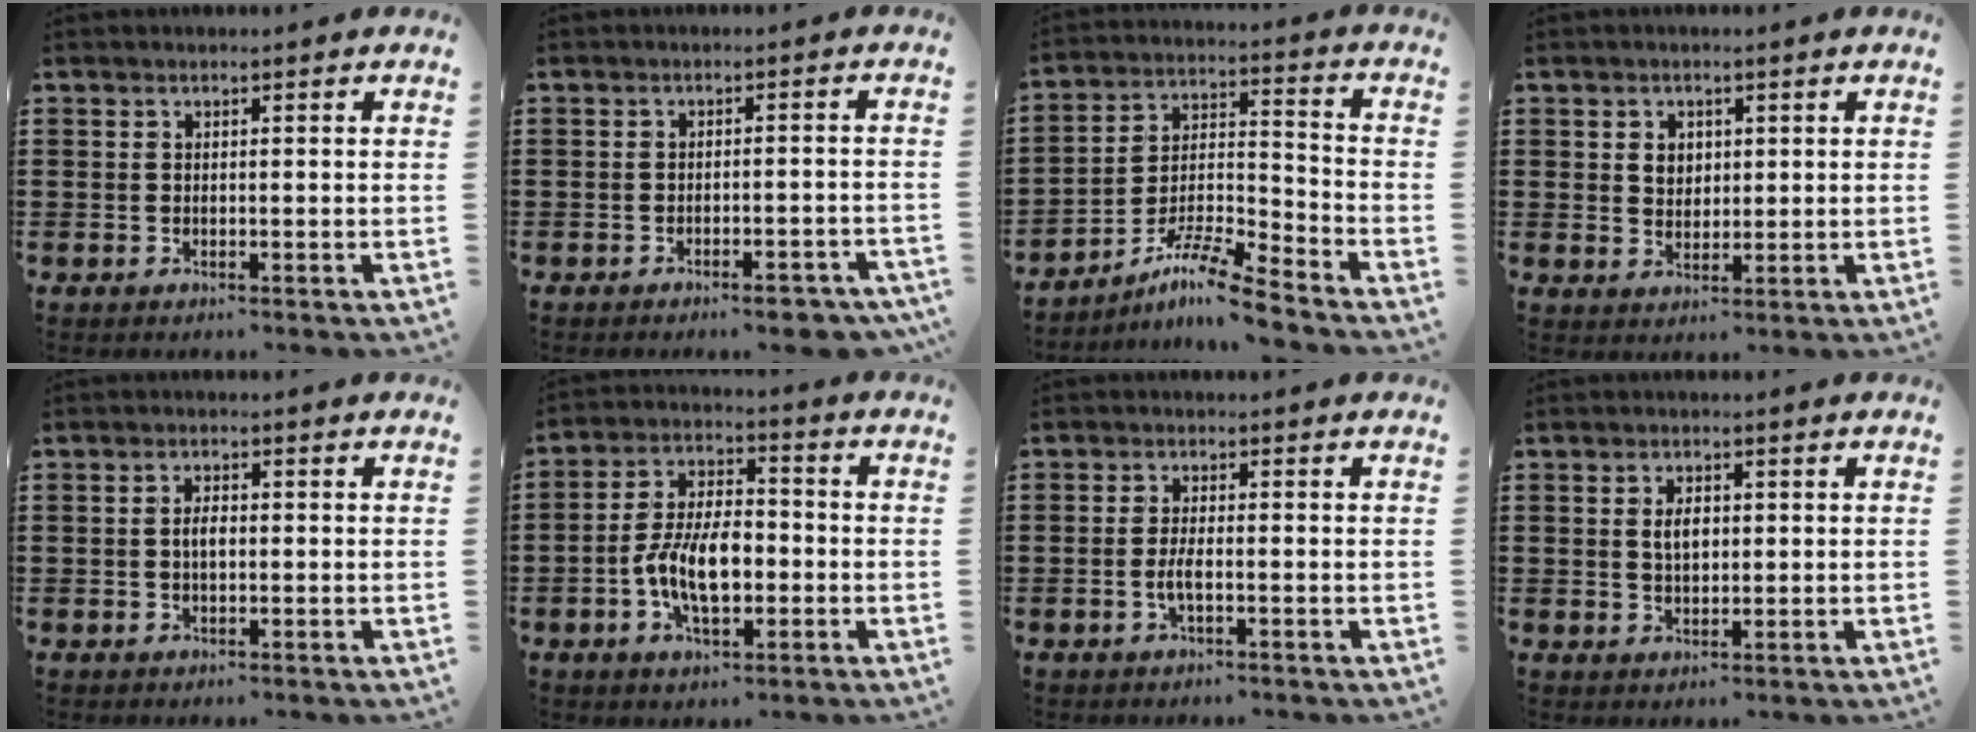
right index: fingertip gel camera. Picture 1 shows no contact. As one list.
[{"total": 3.5, "force": [-2.9, 0.4, 1.9], "torque": [-0.029, 0.001, -0.053]}, {"total": 9.5, "force": [-8.1, 0.4, 4.8], "torque": [-0.089, 0.011, -0.159]}, {"total": 2.6, "force": [0.8, 2.1, 1.3], "torque": [-0.032, 0.010, 0.013]}, {"total": 2.3, "force": [-0.1, 1.1, 2.0], "torque": [-0.039, 0.004, -0.003]}, {"total": 9.3, "force": [-2.3, 4.8, 7.6], "torque": [-0.164, -0.002, -0.051]}, {"total": 2.5, "force": [-0.8, 0.5, 2.3], "torque": [-0.048, -0.002, -0.016]}, {"total": 3.1, "force": [0.5, 1.7, 2.5], "torque": [-0.044, 0.004, 0.005]}]